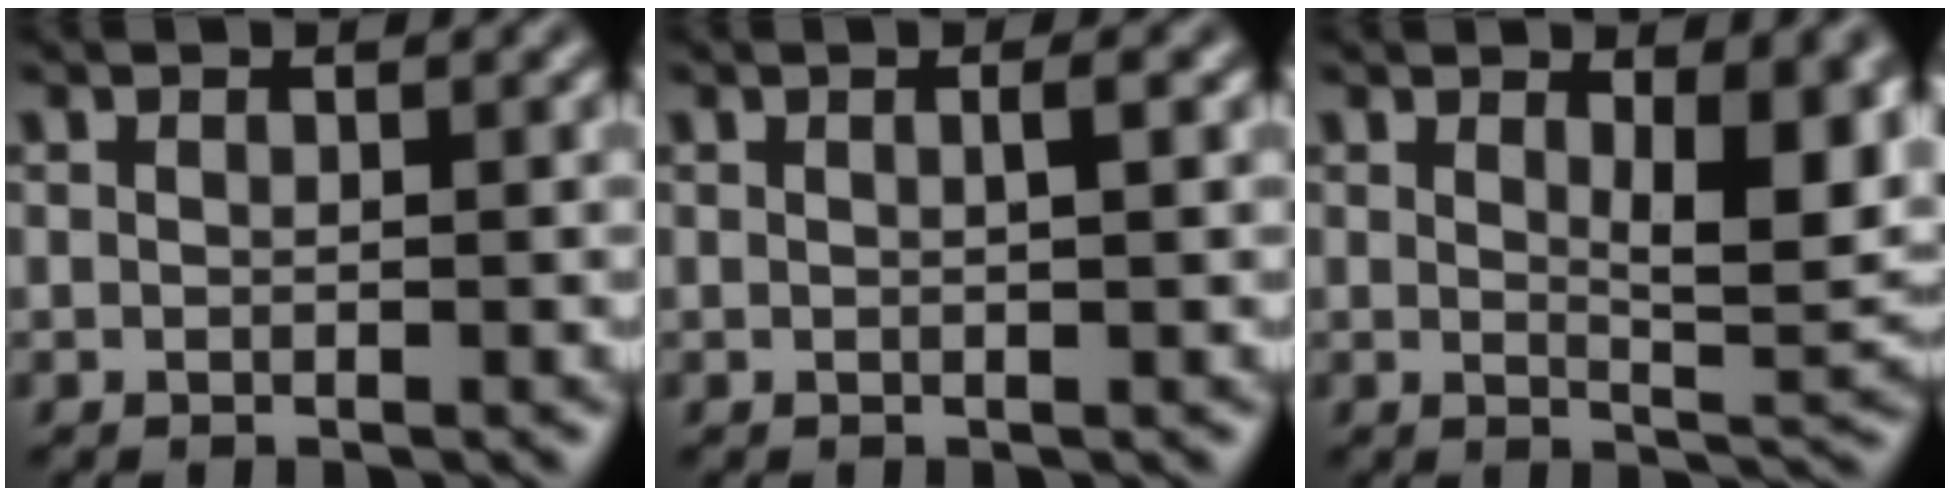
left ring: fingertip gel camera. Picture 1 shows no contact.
{"total": 1.1, "force": [0.2, 0.2, 1.0], "torque": [-0.013, 0.006, 0.001]}
{"total": 5.4, "force": [1.8, 1.6, 4.9], "torque": [-0.066, -0.007, 0.031]}